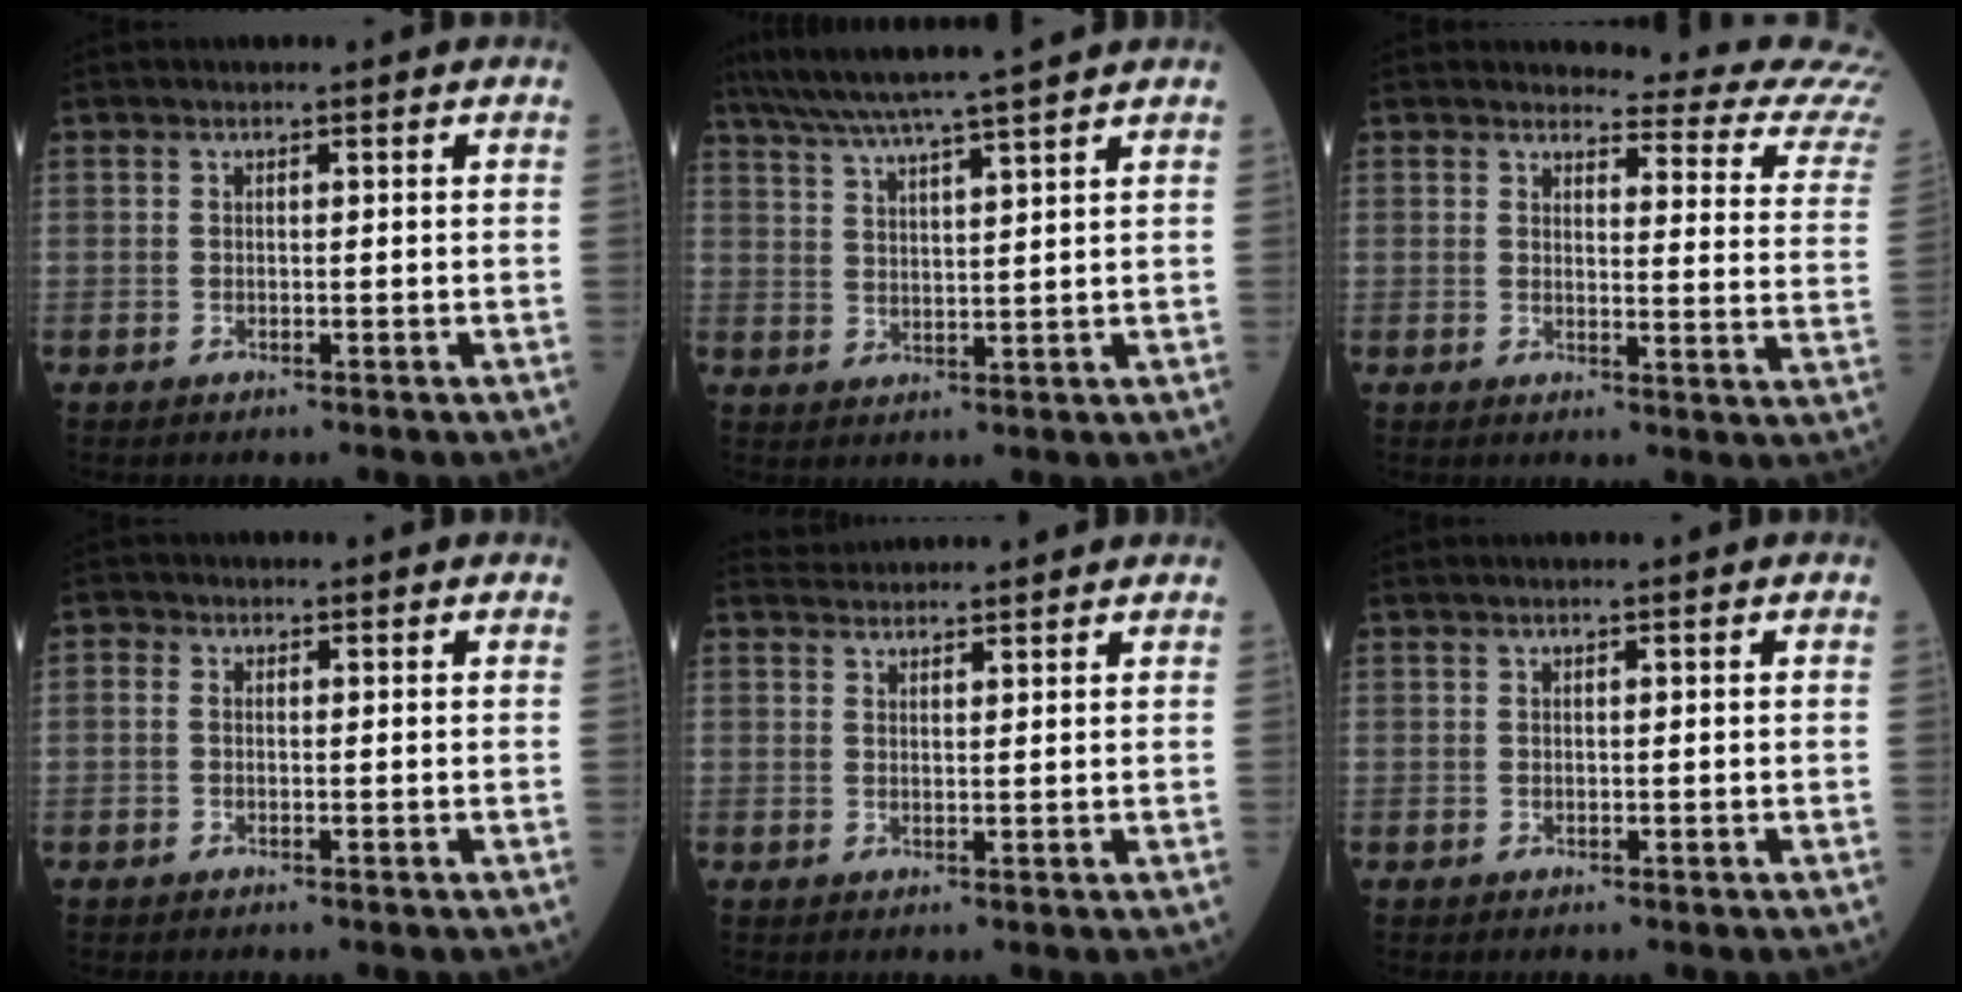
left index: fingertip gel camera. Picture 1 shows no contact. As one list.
[{"total": 12.7, "force": [10.8, -0.9, 6.6], "torque": [-0.116, 0.025, 0.167]}, {"total": 14.2, "force": [14.1, 0.5, 1.8], "torque": [0.001, -0.112, 0.123]}, {"total": 0.8, "force": [0.0, 0.6, 0.5], "torque": [-0.015, 0.000, -0.005]}, {"total": 4.8, "force": [4.8, 0.3, 0.4], "torque": [-0.013, 0.035, 0.074]}, {"total": 0.6, "force": [0.5, -0.1, 0.3], "torque": [-0.007, 0.007, 0.011]}]